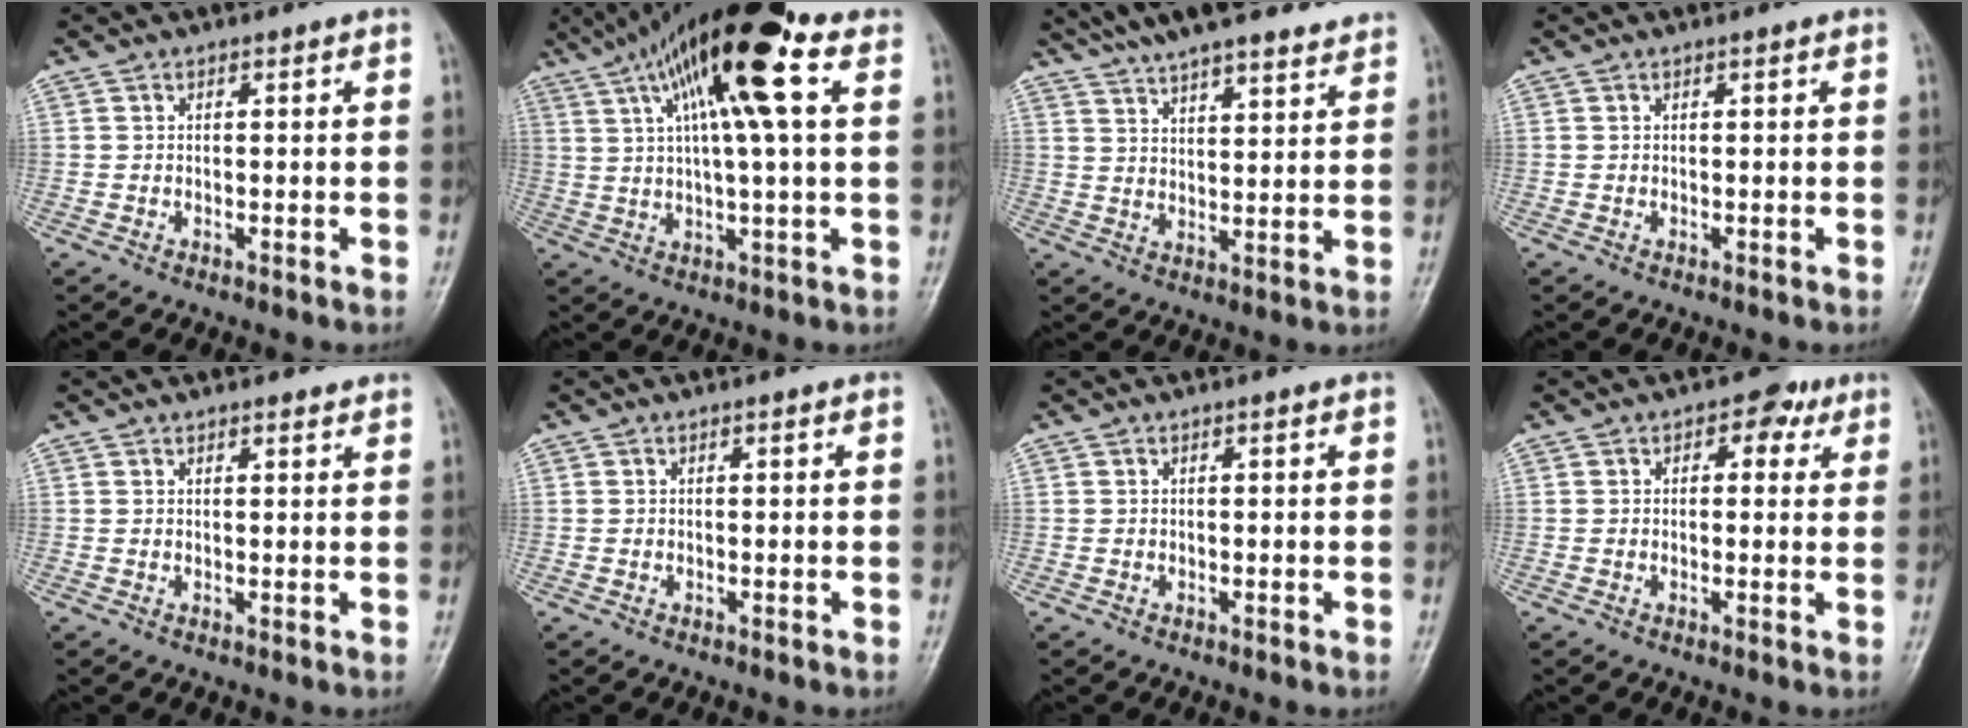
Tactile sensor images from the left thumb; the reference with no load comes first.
{"total": 18.5, "force": [7.2, 4.0, 16.5], "torque": [-0.291, 0.019, 0.112]}
{"total": 17.7, "force": [15.0, 4.1, 8.6], "torque": [-0.121, -0.027, 0.227]}
{"total": 0.0}
{"total": 2.4, "force": [2.1, 0.7, 0.8], "torque": [0.003, -0.006, 0.026]}
{"total": 0.0}
{"total": 0.0}
{"total": 4.0, "force": [1.8, 2.7, 2.4], "torque": [0.000, 0.000, 0.014]}